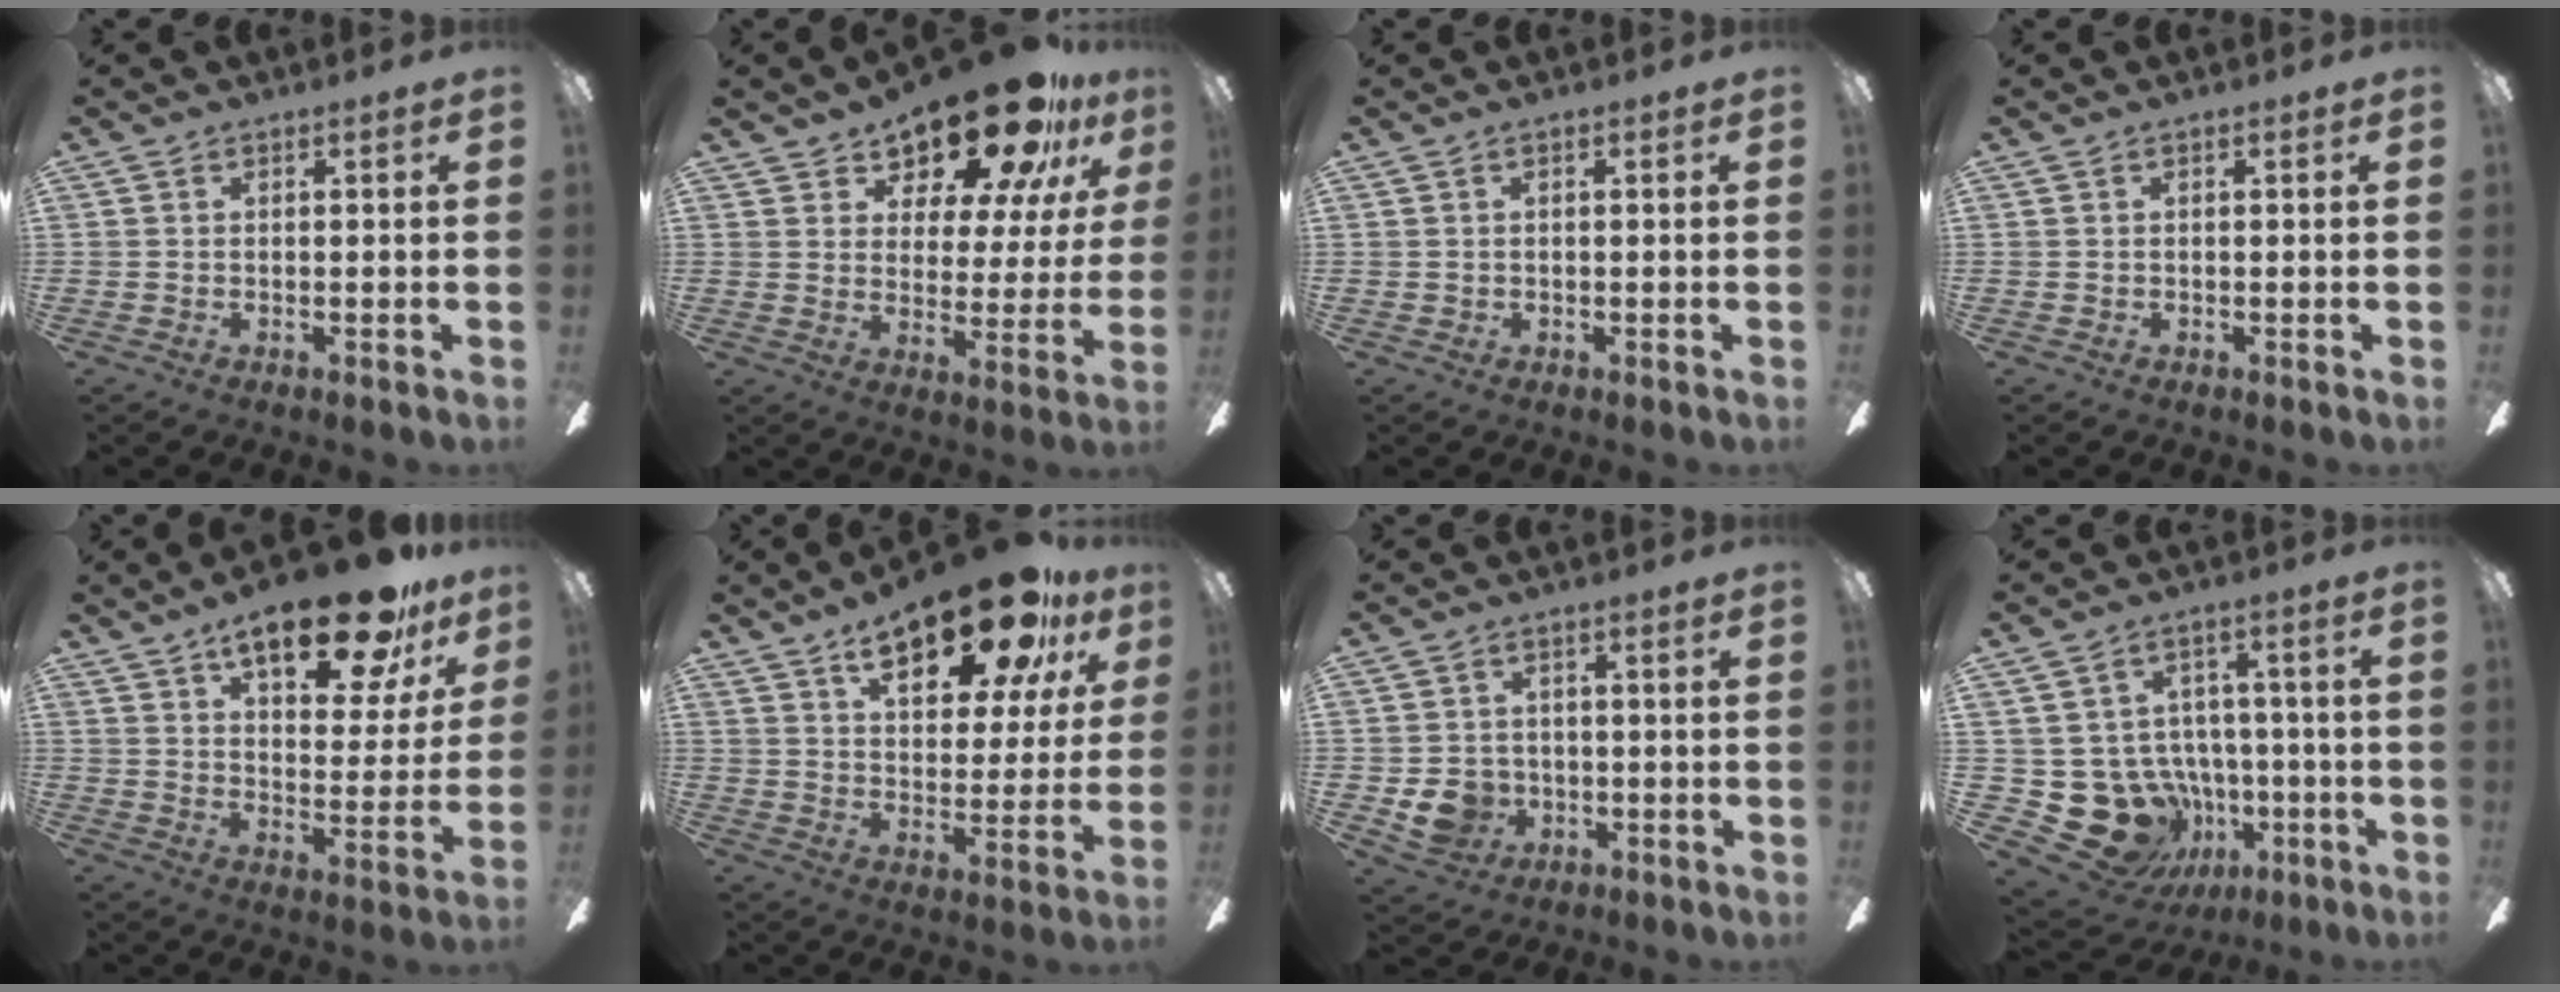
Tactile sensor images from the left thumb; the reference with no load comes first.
{"total": 17.6, "force": [14.3, 6.1, 8.3], "torque": [-0.144, -0.102, 0.245]}
{"total": 0.6, "force": [0.1, 0.5, 0.2], "torque": [-0.004, 0.005, 0.001]}
{"total": 0.0}
{"total": 20.1, "force": [13.9, 7.2, 12.7], "torque": [-0.184, -0.076, 0.223]}
{"total": 23.0, "force": [14.9, 9.1, 15.0], "torque": [-0.222, -0.076, 0.244]}
{"total": 7.5, "force": [-1.7, 6.9, 2.6], "torque": [-0.056, 0.006, -0.029]}
{"total": 15.5, "force": [-5.6, 12.8, 6.7], "torque": [-0.148, 0.024, -0.071]}